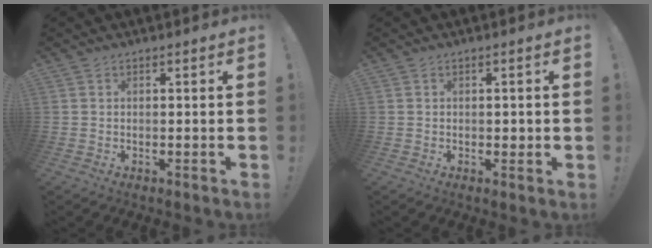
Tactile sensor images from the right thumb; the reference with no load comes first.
{"total": 1.0, "force": [-0.2, 0.6, 0.8], "torque": [-0.020, 0.006, -0.001]}